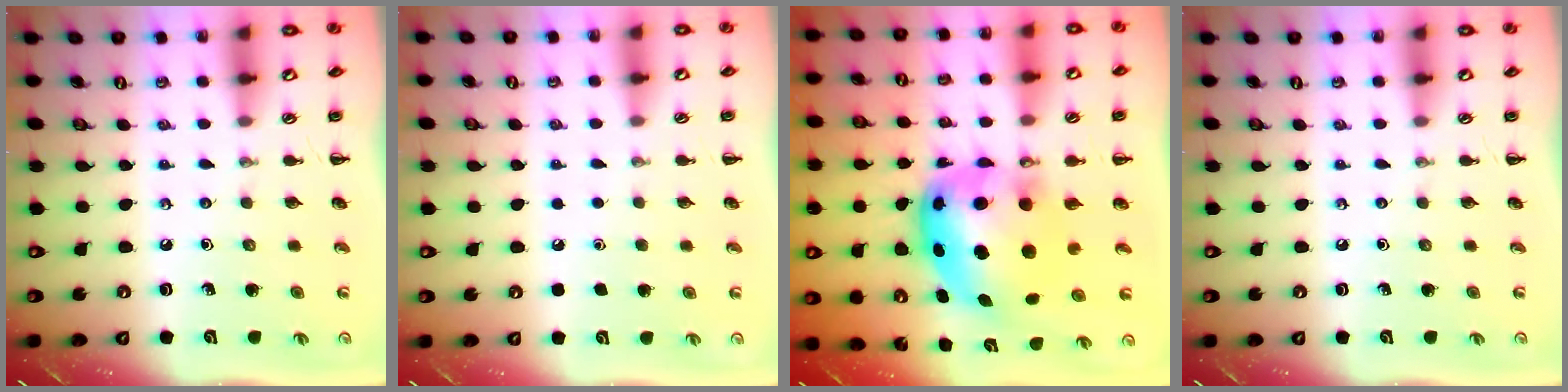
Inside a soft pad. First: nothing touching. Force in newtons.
{"total": 1.6, "press": 1.6, "slide": 0.1}
{"total": 11.4, "press": 11.0, "slide": 2.9}
{"total": 0.0}